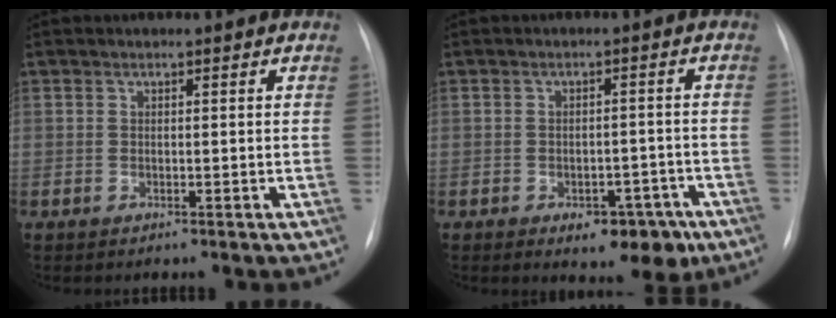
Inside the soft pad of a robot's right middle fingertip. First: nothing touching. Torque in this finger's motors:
{"motor_torque": [1.03, -0.84, 0.15, 0.06]}